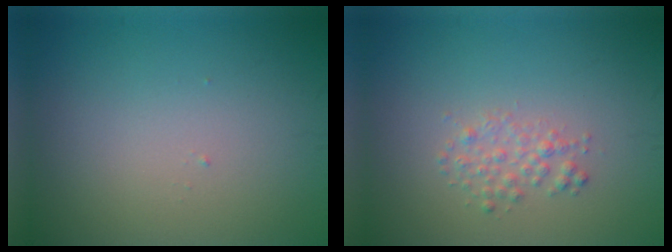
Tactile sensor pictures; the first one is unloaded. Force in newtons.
{"total": 1.6, "press": 1.6, "slide": 0.1}